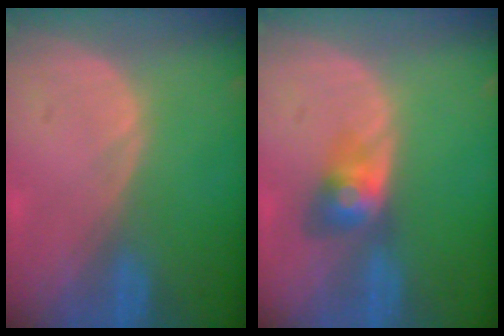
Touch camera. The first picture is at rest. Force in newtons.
{"total": 3.9, "press": 3.9, "slide": 0.3}